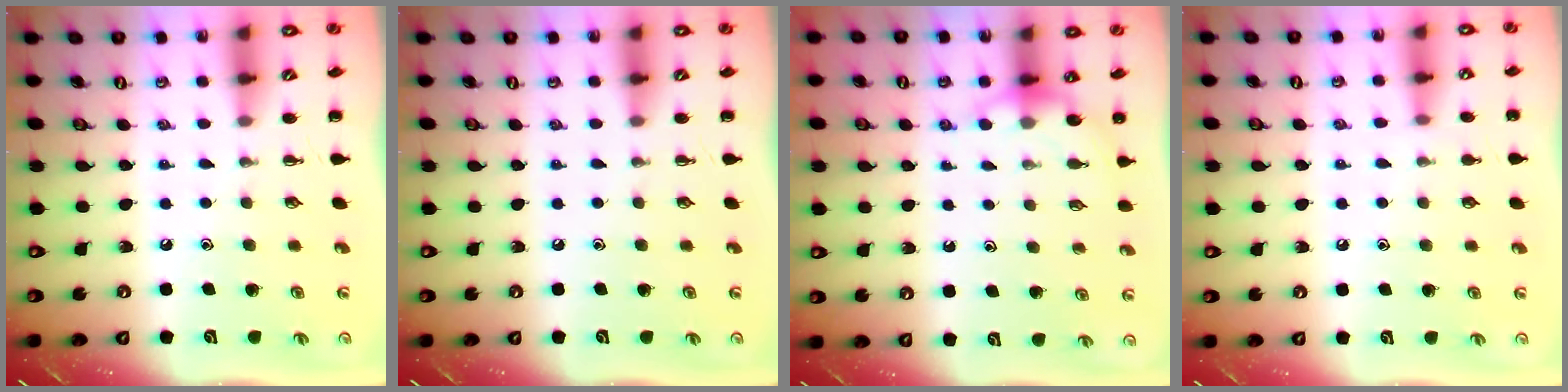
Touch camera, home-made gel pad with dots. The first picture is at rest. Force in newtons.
{"total": 0.0}
{"total": 6.1, "press": 5.9, "slide": 1.5}
{"total": 4.5, "press": 4.2, "slide": 1.5}